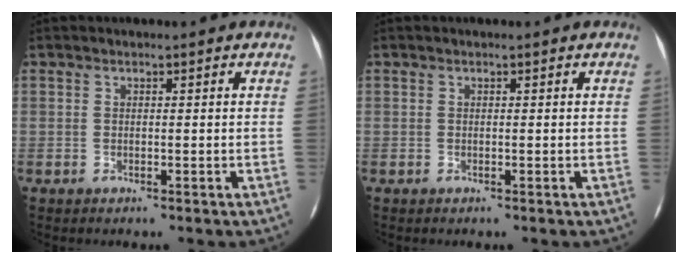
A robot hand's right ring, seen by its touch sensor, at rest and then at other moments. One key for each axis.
{"total": 0.0}